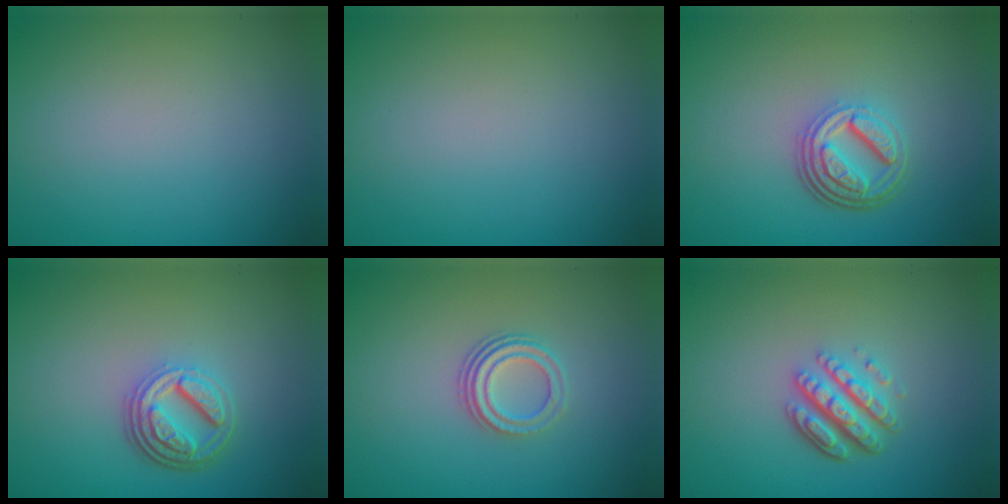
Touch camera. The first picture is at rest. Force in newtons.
{"total": 0.0}
{"total": 4.9, "press": 3.5, "slide": 3.4}
{"total": 4.6, "press": 3.4, "slide": 3.0}
{"total": 3.0, "press": 2.1, "slide": 2.1}
{"total": 4.6, "press": 3.4, "slide": 3.2}